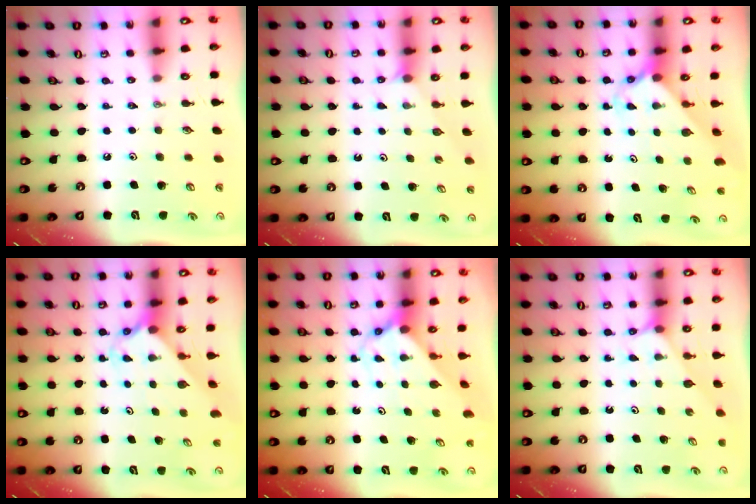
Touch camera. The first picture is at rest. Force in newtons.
{"total": 2.5, "press": 2.4, "slide": 0.4}
{"total": 2.4, "press": 2.4, "slide": 0.2}
{"total": 2.4, "press": 2.4, "slide": 0.2}
{"total": 2.9, "press": 2.9, "slide": 0.3}
{"total": 3.5, "press": 3.5, "slide": 0.4}